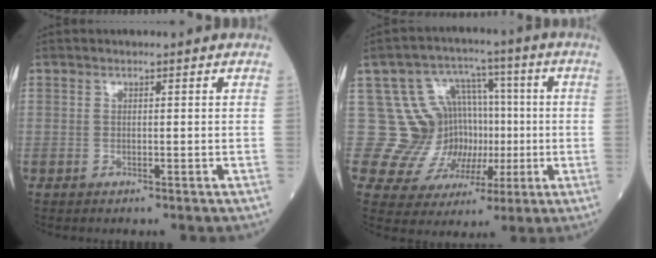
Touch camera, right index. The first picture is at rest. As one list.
[{"total": 12.4, "force": [0.7, 11.8, 4.0], "torque": [-0.059, 0.056, 0.036]}]